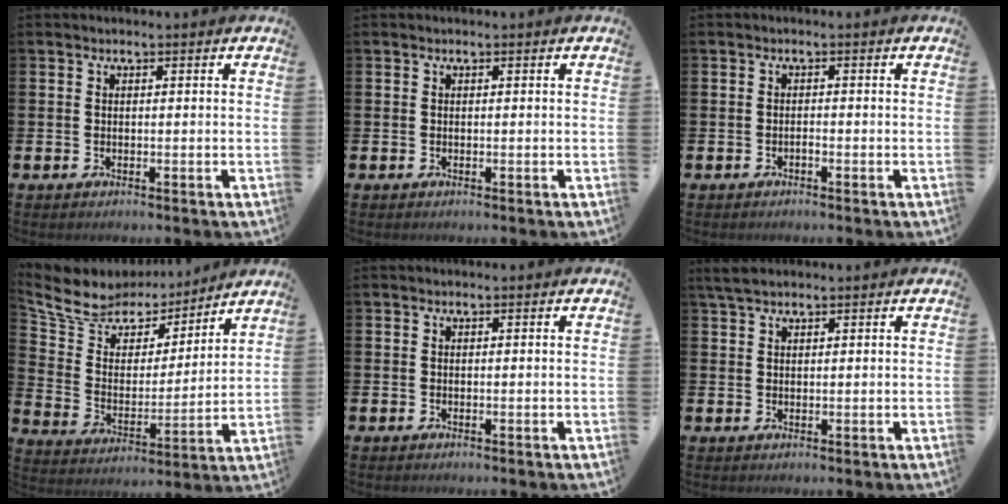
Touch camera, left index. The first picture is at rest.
{"total": 0.0}
{"total": 0.5, "force": [-0.4, 0.1, 0.3], "torque": [-0.015, 0.000, -0.006]}
{"total": 7.8, "force": [6.8, 3.7, 0.9], "torque": [-0.065, -0.051, 0.121]}
{"total": 0.0}
{"total": 2.6, "force": [2.1, 0.8, 1.2], "torque": [-0.019, 0.000, 0.037]}